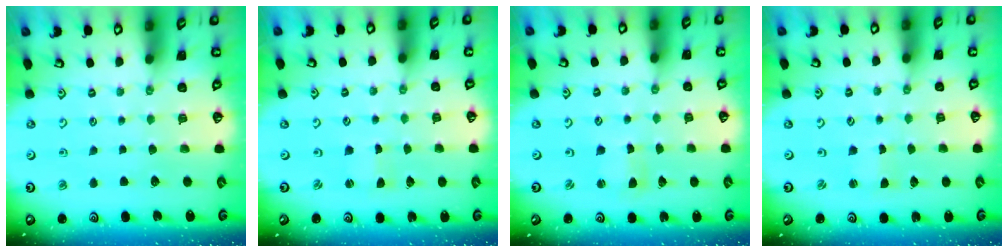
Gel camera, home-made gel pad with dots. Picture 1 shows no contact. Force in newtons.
{"total": 0.0}
{"total": 1.7, "press": 1.7, "slide": 0.3}
{"total": 0.5, "press": 0.5, "slide": 0.1}